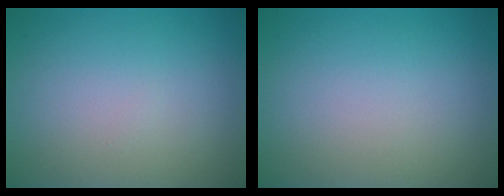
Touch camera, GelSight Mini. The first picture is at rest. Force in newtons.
{"total": 0.0}